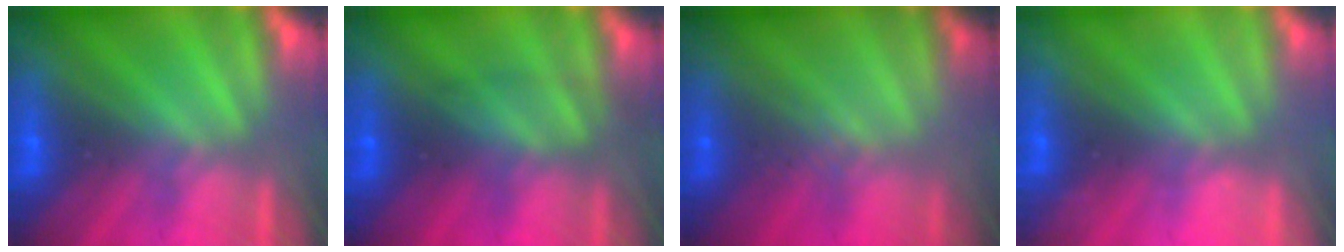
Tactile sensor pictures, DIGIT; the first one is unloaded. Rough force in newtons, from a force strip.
{"total": 2.4}
{"total": 2.6}
{"total": 2.2}